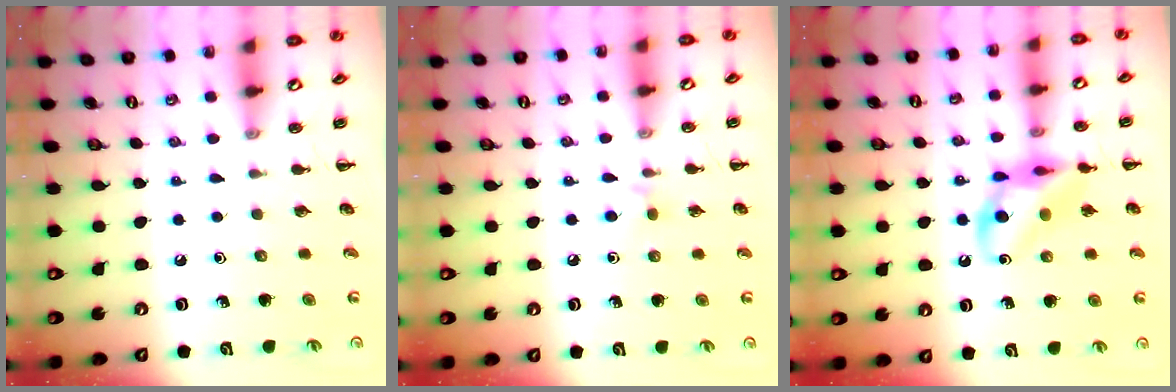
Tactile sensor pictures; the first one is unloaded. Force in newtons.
{"total": 4.0, "press": 3.7, "slide": 1.6}
{"total": 12.3, "press": 12.1, "slide": 2.2}